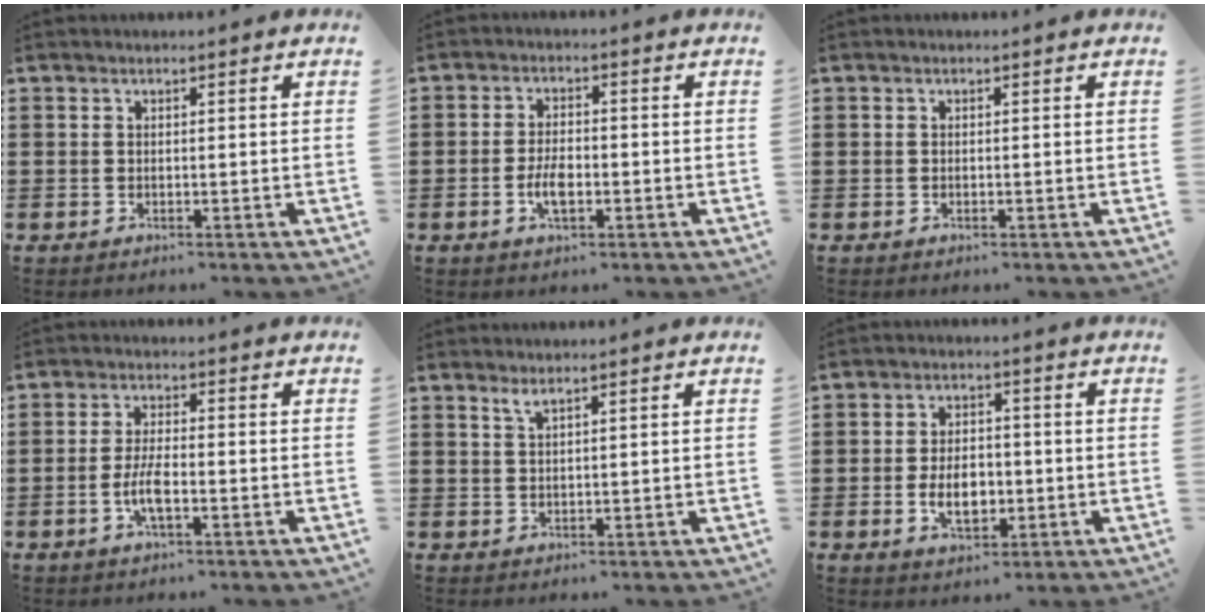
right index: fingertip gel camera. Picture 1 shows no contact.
{"total": 4.0, "force": [-1.2, 1.8, 3.4], "torque": [-0.075, 0.002, -0.026]}
{"total": 0.0}
{"total": 4.5, "force": [-1.4, 1.3, 4.0], "torque": [-0.090, -0.002, -0.032]}
{"total": 1.5, "force": [1.1, 0.1, 0.9], "torque": [-0.020, 0.001, 0.020]}
{"total": 6.1, "force": [-1.3, 3.7, 4.7], "torque": [-0.083, -0.002, -0.030]}